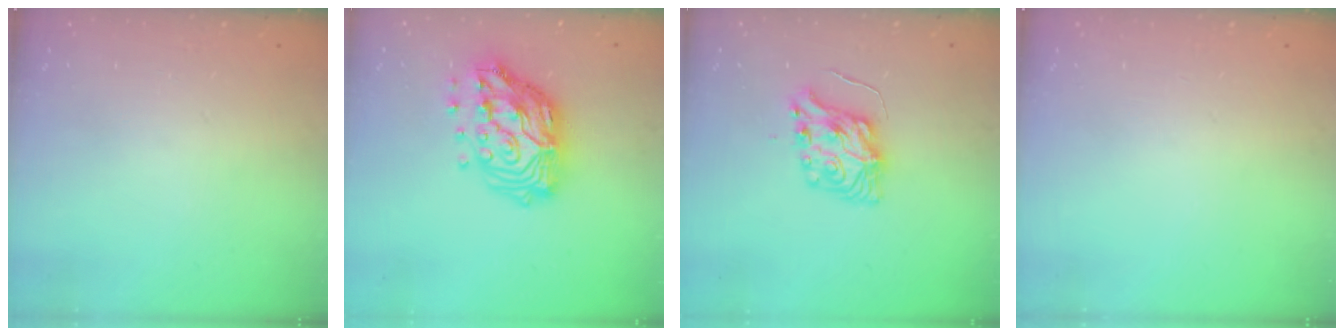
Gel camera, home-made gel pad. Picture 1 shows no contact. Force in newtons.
{"total": 19.1, "press": 19.0, "slide": 1.5}
{"total": 8.1, "press": 8.0, "slide": 0.7}
{"total": 0.0}